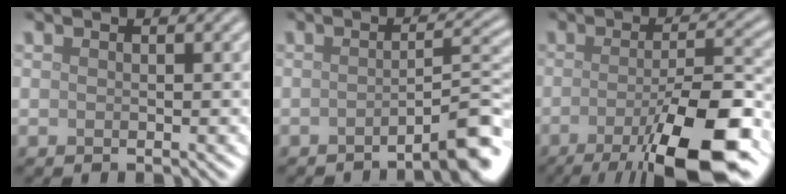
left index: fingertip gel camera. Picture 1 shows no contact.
{"total": 4.9, "force": [-2.8, 0.8, 3.9], "torque": [-0.041, 0.017, -0.048]}
{"total": 11.6, "force": [-5.3, 2.8, 9.9], "torque": [-0.143, -0.004, -0.087]}